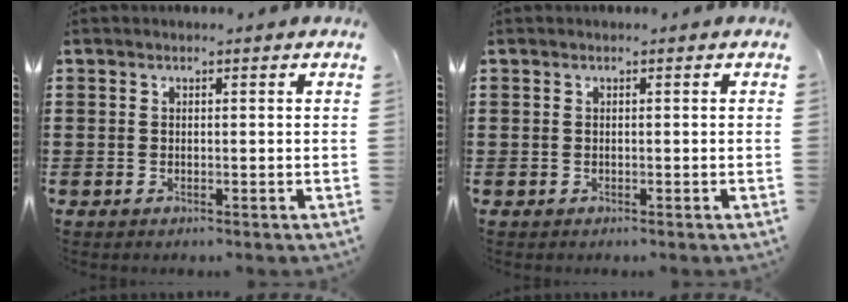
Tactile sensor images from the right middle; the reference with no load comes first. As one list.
[{"total": 0.0}]